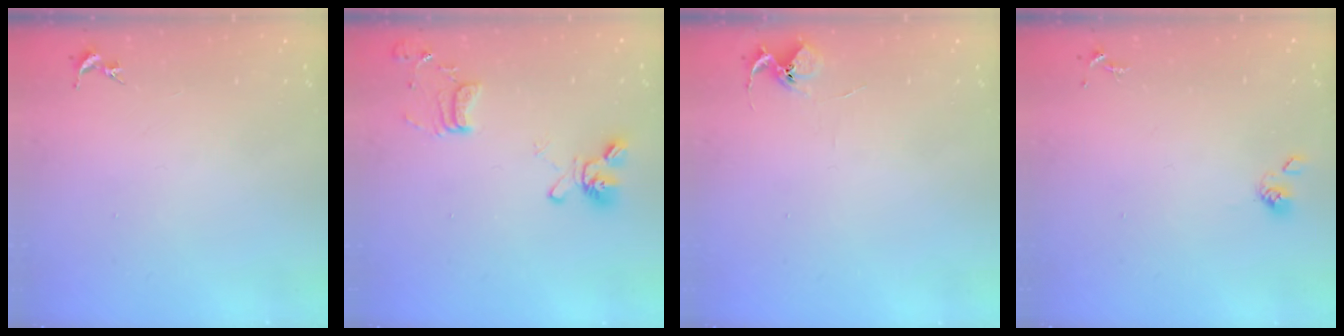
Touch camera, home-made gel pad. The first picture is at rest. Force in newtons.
{"total": 13.4, "press": 13.2, "slide": 2.2}
{"total": 5.2, "press": 5.2, "slide": 0.4}
{"total": 4.4, "press": 3.9, "slide": 2.0}